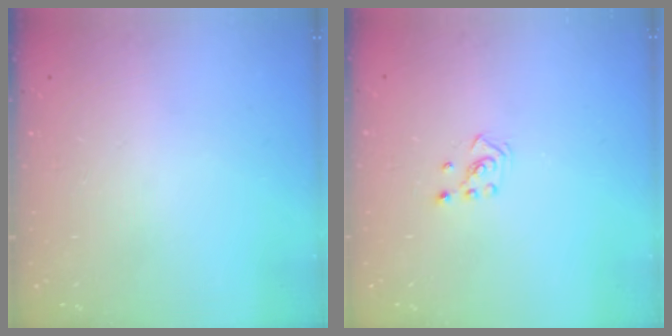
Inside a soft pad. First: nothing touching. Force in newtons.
{"total": 2.1, "press": 1.9, "slide": 0.8}